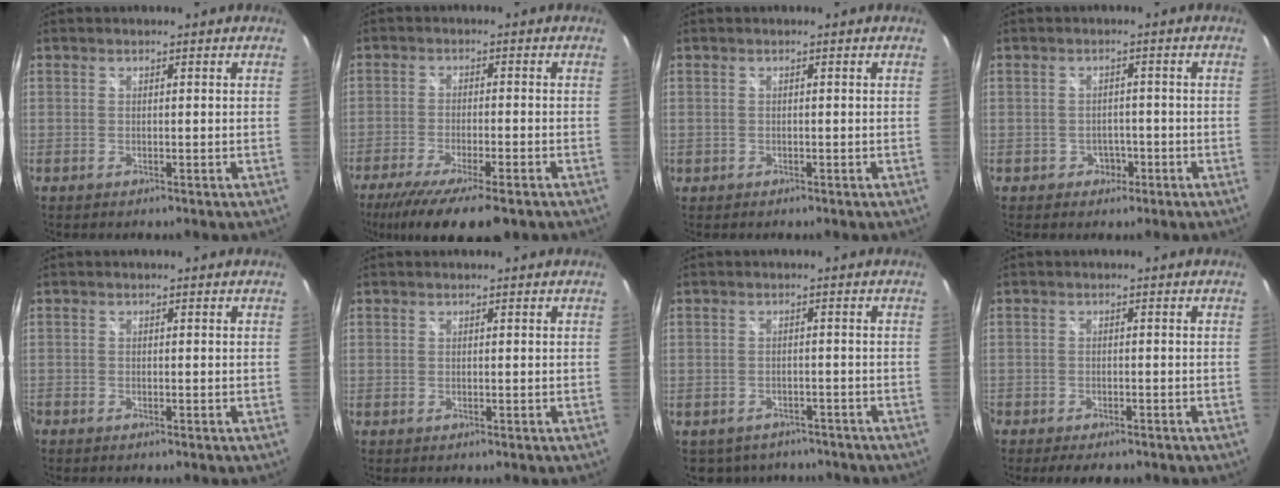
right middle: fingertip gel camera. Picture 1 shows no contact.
{"total": 14.0, "force": [-10.2, 2.9, 9.0], "torque": [-0.182, -0.049, -0.166]}
{"total": 0.7, "force": [-0.3, 0.6, 0.0], "torque": [-0.001, -0.003, -0.003]}
{"total": 2.7, "force": [-1.2, 2.4, 0.5], "torque": [-0.011, 0.006, -0.014]}
{"total": 0.7, "force": [-0.6, 0.2, 0.1], "torque": [-0.003, -0.003, -0.017]}
{"total": 0.0}
{"total": 7.5, "force": [-6.0, 4.2, 1.8], "torque": [-0.041, -0.001, -0.076]}
{"total": 5.6, "force": [-4.5, 2.1, 2.5], "torque": [-0.064, -0.014, -0.070]}